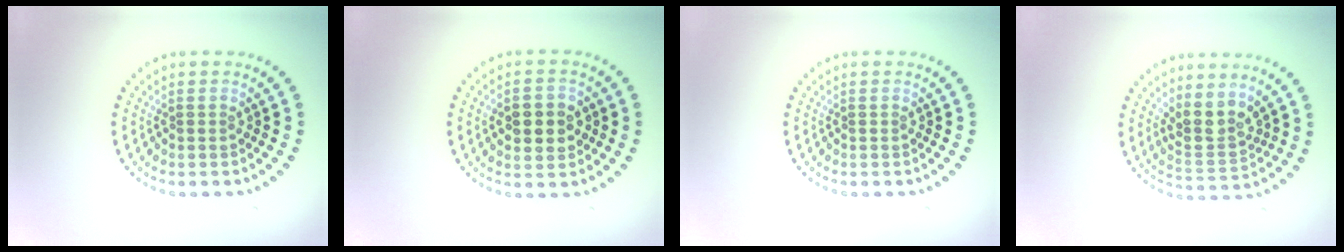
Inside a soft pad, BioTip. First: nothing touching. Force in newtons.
{"total": 3.5, "press": 3.5, "slide": 0.2}
{"total": 0.0}
{"total": 3.2, "press": 2.6, "slide": 1.8}